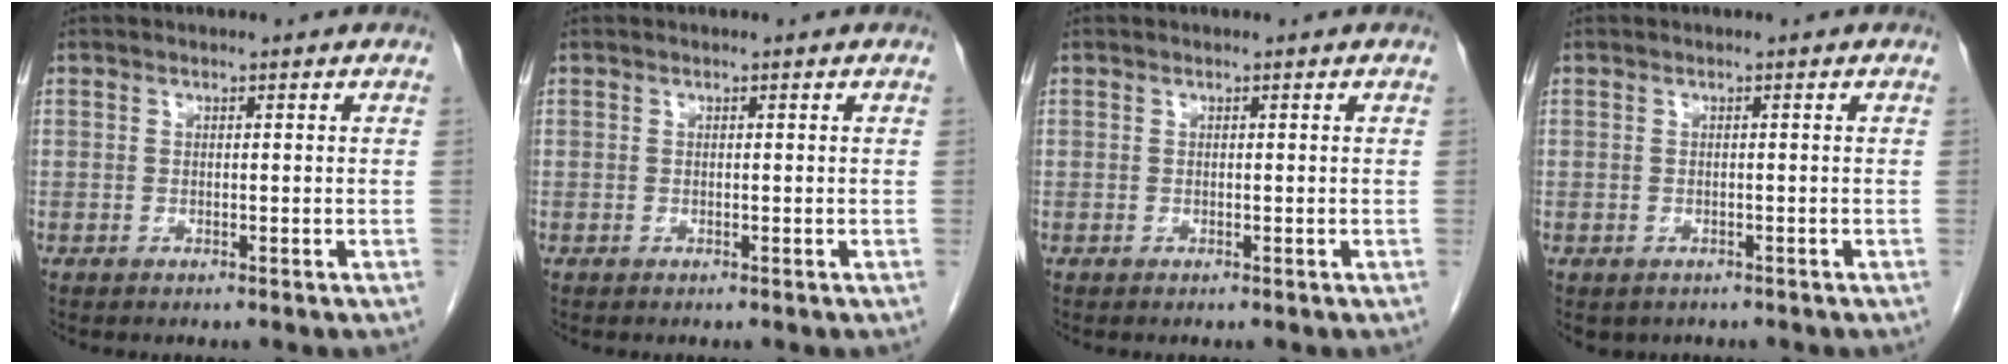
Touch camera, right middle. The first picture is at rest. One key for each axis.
{"total": 0.0}
{"total": 0.0}
{"total": 2.0, "fx": -1.3, "fy": 1.4, "fz": 0.4, "tx": -0.006, "ty": 0.001, "tz": -0.014}